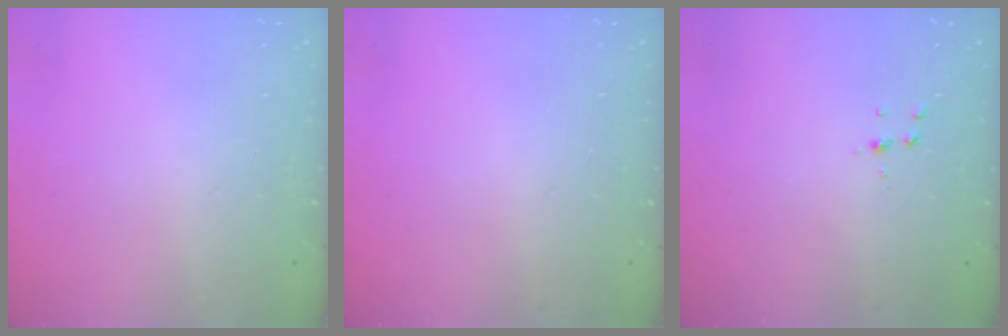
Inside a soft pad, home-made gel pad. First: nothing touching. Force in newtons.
{"total": 0.0}
{"total": 3.9, "press": 3.9, "slide": 0.4}